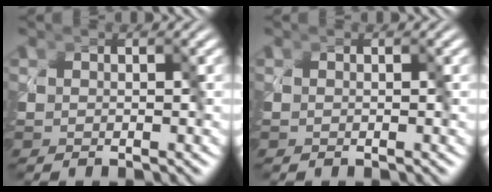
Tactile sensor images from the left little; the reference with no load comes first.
{"total": 0.0}